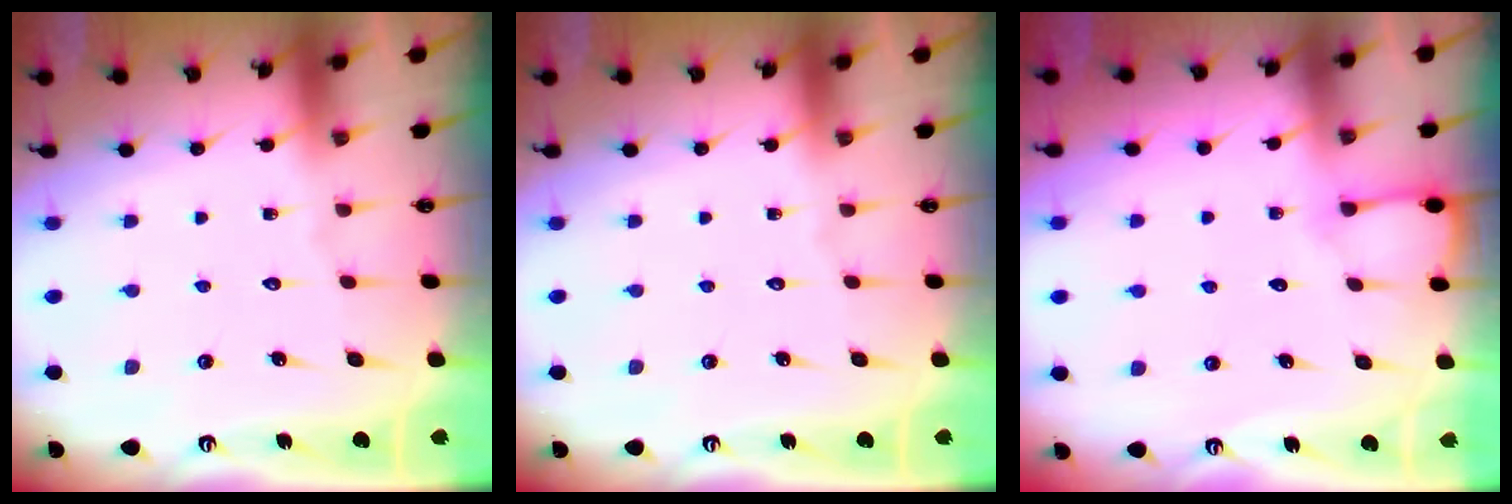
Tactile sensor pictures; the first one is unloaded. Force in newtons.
{"total": 0.0}
{"total": 4.5, "press": 4.5, "slide": 0.6}